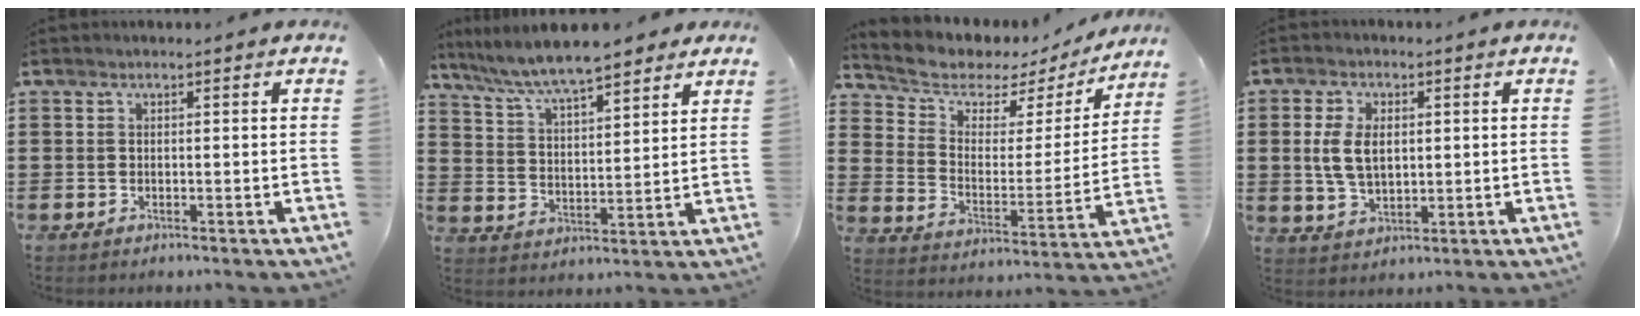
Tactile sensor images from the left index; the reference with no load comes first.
{"total": 7.4, "force": [6.6, 0.9, 3.2], "torque": [-0.088, -0.026, 0.116]}
{"total": 5.0, "force": [4.1, 2.6, 1.0], "torque": [-0.055, -0.029, 0.065]}
{"total": 6.2, "force": [0.9, 3.6, 5.0], "torque": [-0.116, 0.002, 0.007]}